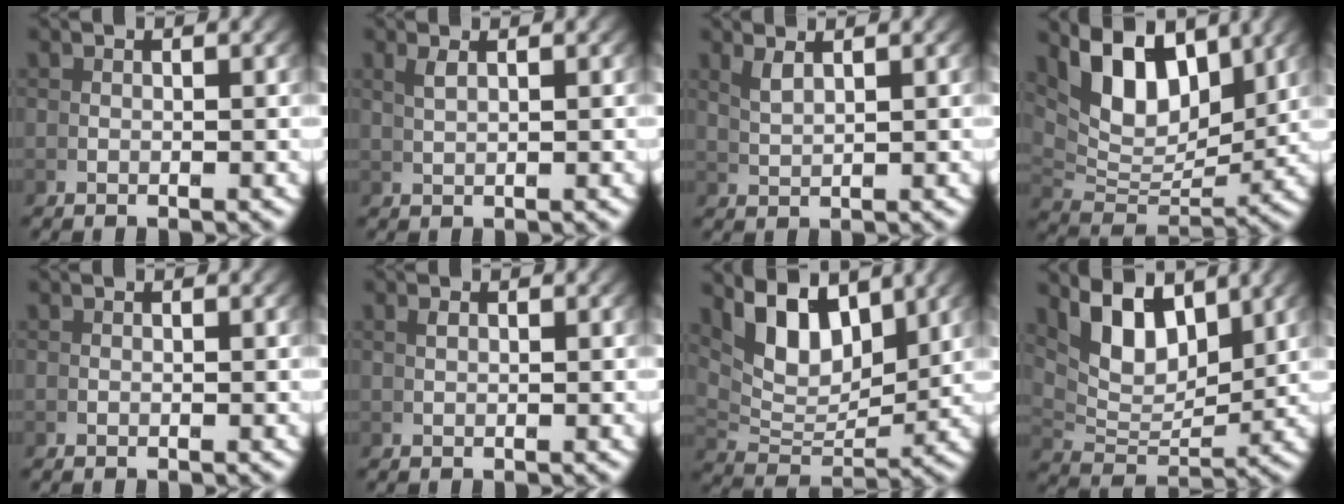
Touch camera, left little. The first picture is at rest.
{"total": 1.6, "force": [1.0, -1.1, 0.4], "torque": [-0.004, 0.004, 0.028]}
{"total": 1.8, "force": [1.5, -0.8, 0.6], "torque": [-0.012, -0.001, 0.040]}
{"total": 10.9, "force": [3.9, 7.0, 7.4], "torque": [-0.150, -0.015, 0.074]}
{"total": 0.0}
{"total": 1.0, "force": [0.6, -0.8, 0.0], "torque": [0.004, 0.004, 0.016]}
{"total": 8.7, "force": [3.4, 5.2, 6.1], "torque": [-0.119, -0.013, 0.069]}
{"total": 7.8, "force": [3.2, 4.5, 5.6], "torque": [-0.103, -0.013, 0.068]}